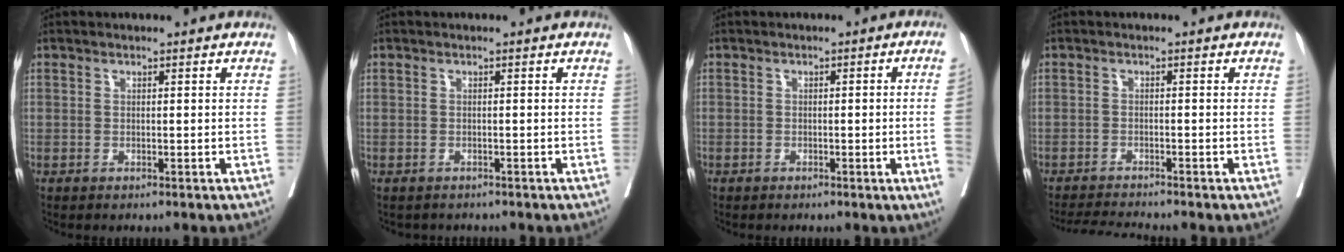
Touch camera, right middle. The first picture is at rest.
{"total": 1.9, "force": [-1.8, 0.8, 0.3], "torque": [-0.015, -0.005, -0.025]}
{"total": 4.4, "force": [-1.0, -1.3, 4.0], "torque": [-0.050, -0.006, -0.014]}
{"total": 4.2, "force": [-3.9, -1.1, 0.8], "torque": [-0.017, -0.021, -0.068]}